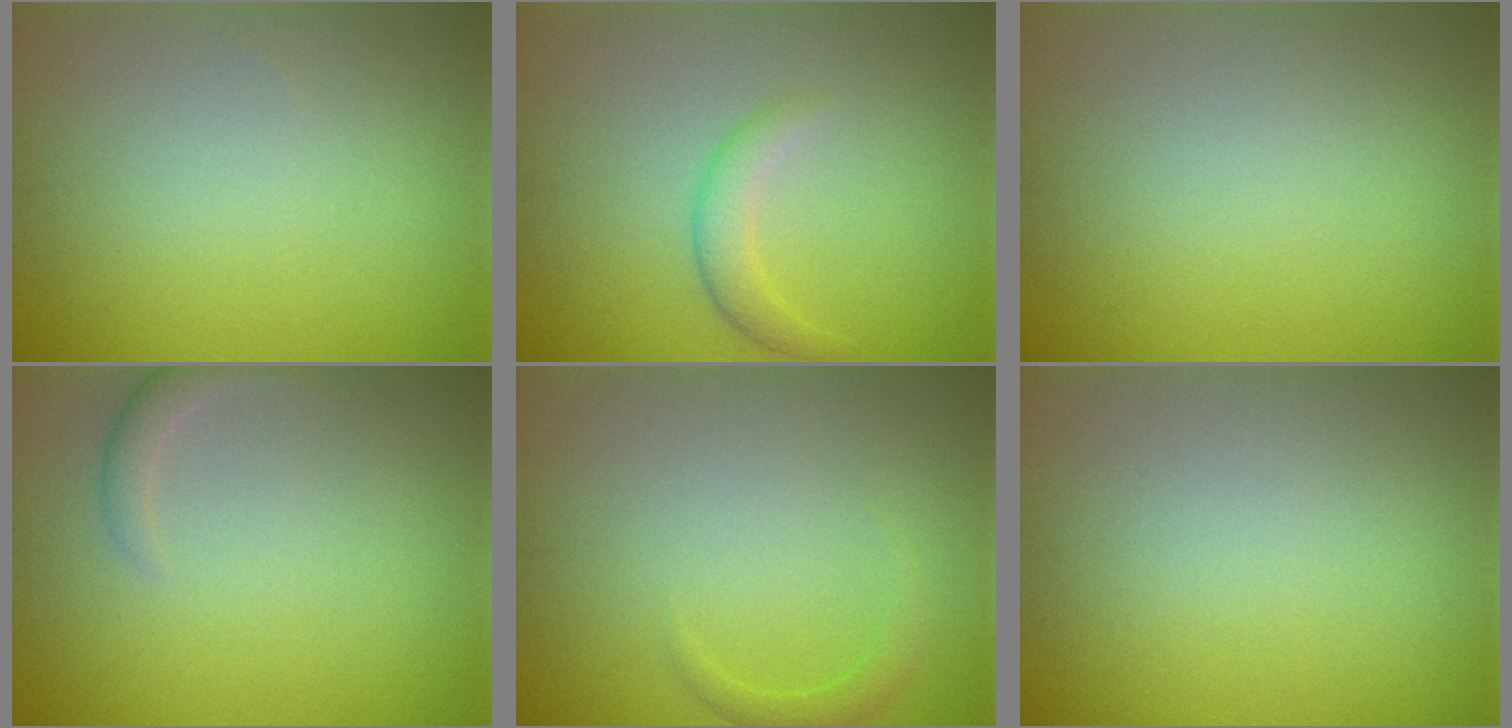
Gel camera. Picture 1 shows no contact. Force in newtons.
{"total": 2.1, "press": 2.1, "slide": 0.1}
{"total": 0.0}
{"total": 1.5, "press": 1.5, "slide": 0.1}
{"total": 1.2, "press": 1.2, "slide": 0.1}
{"total": 0.0}